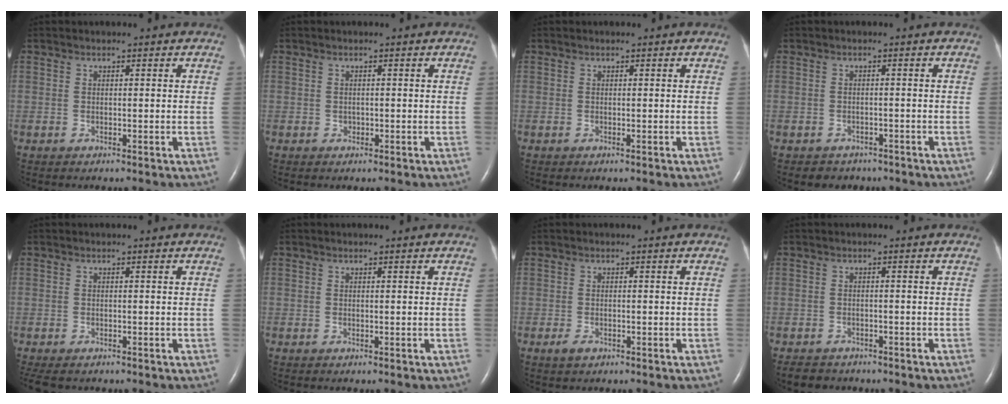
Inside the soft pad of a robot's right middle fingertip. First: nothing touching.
{"total": 0.5, "force": [-0.2, 0.5, 0.1], "torque": [-0.002, 0.003, -0.004]}
{"total": 0.0}
{"total": 2.8, "force": [-2.2, 1.7, 0.0], "torque": [-0.009, 0.007, -0.028]}
{"total": 3.2, "force": [-2.6, 1.4, 1.4], "torque": [-0.022, -0.007, -0.038]}
{"total": 0.0}
{"total": 1.4, "force": [-0.8, 0.7, 0.9], "torque": [-0.023, -0.001, -0.012]}
{"total": 3.7, "force": [-3.2, 1.8, 0.5], "torque": [-0.014, -0.002, -0.044]}